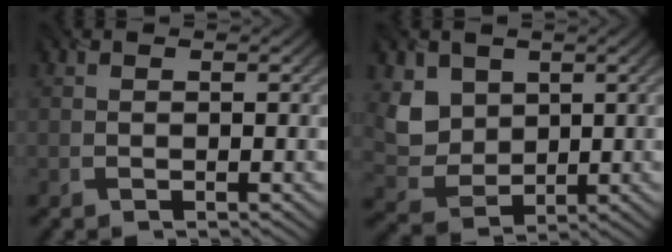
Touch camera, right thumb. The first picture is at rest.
{"total": 6.2, "force": [2.5, 4.9, 2.8], "torque": [-0.088, -0.017, 0.048]}